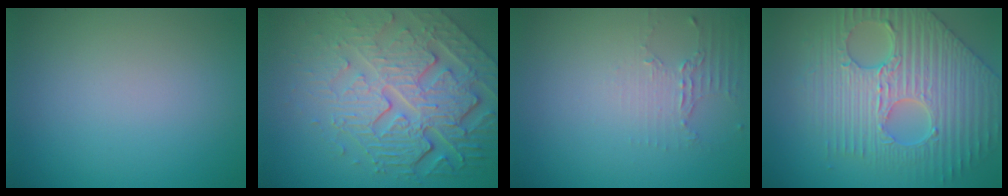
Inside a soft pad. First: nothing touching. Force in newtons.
{"total": 8.4, "press": 5.8, "slide": 6.0}
{"total": 2.1, "press": 1.5, "slide": 1.4}
{"total": 8.2, "press": 6.7, "slide": 4.6}